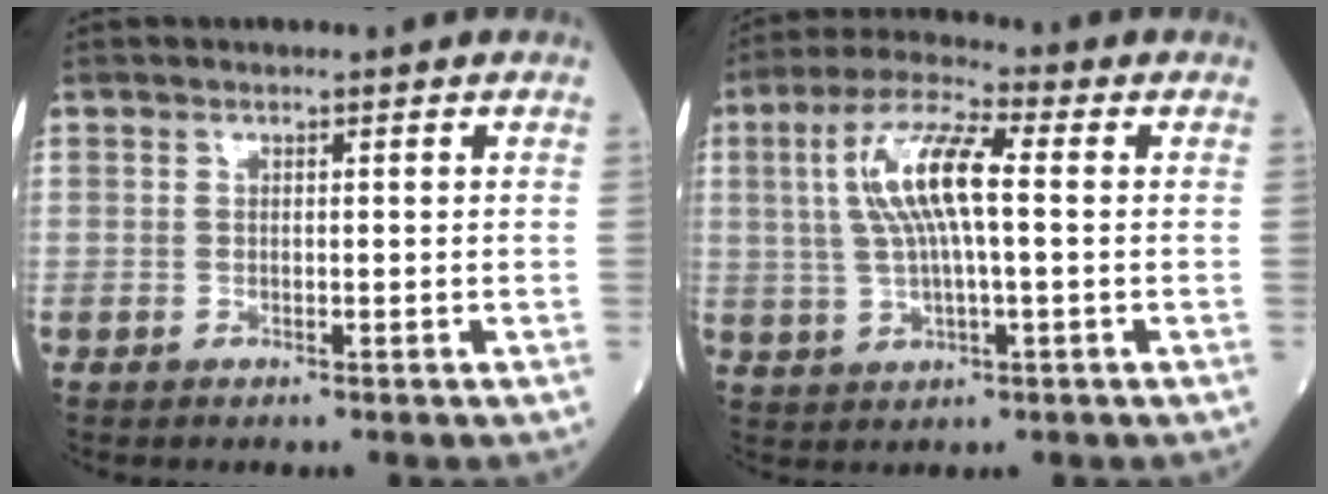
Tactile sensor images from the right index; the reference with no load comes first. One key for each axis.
{"total": 10.3, "fx": 1.5, "fy": 1.9, "fz": 10.0, "tx": -0.209, "ty": 0.018, "tz": 0.029}